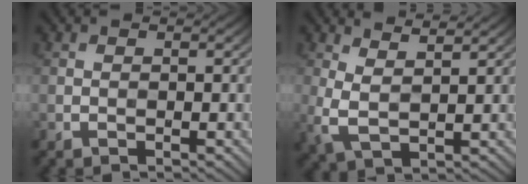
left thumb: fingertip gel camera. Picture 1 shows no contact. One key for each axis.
{"total": 4.5, "fx": 2.7, "fy": 1.6, "fz": 3.3, "tx": -0.086, "ty": -0.002, "tz": 0.055}